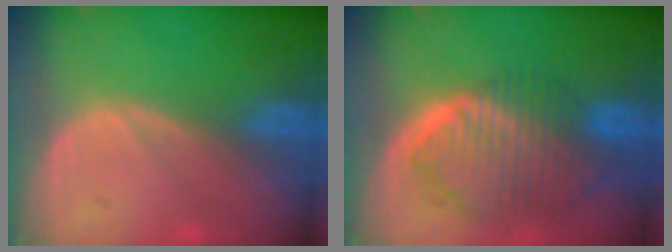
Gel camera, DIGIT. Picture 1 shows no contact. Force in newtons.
{"total": 9.9, "press": 8.5, "slide": 5.1}